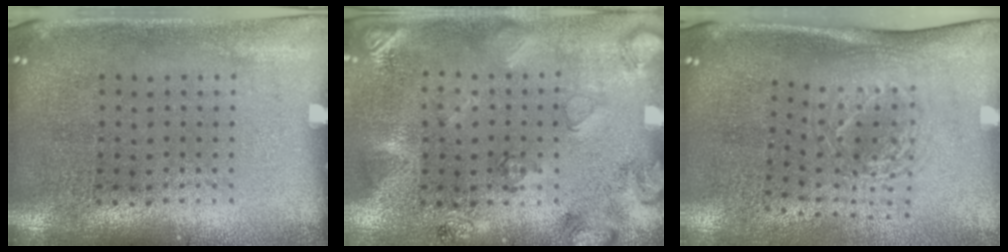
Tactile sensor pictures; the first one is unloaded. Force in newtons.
{"total": 2.5, "press": 1.8, "slide": 1.8}
{"total": 1.7, "press": 1.3, "slide": 1.2}